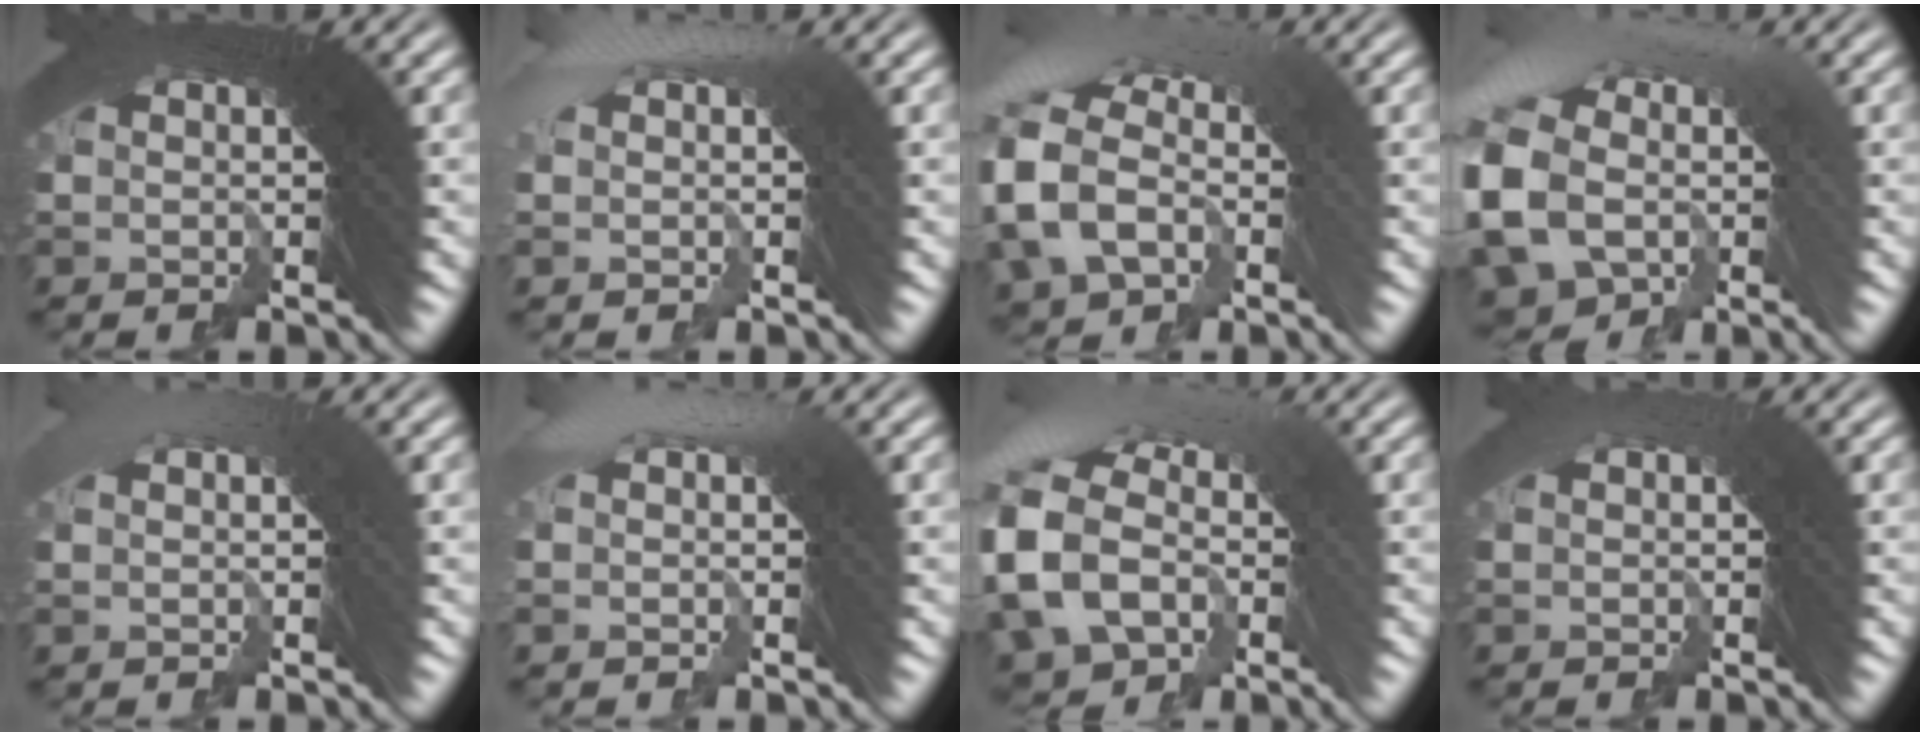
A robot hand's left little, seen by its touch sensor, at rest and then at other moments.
{"total": 0.8, "force": [0.3, -0.5, 0.6], "torque": [-0.009, 0.029, 0.000]}
{"total": 5.9, "force": [-0.1, 4.6, 3.8], "torque": [-0.089, 0.027, -0.015]}
{"total": 7.4, "force": [-1.2, 5.6, 4.6], "torque": [-0.109, 0.005, -0.024]}
{"total": 0.6, "force": [0.1, -0.6, -0.2], "torque": [0.014, 0.024, -0.002]}
{"total": 0.9, "force": [0.4, -0.8, 0.4], "torque": [0.000, 0.029, -0.003]}
{"total": 7.2, "force": [-0.7, 5.6, 4.4], "torque": [-0.103, 0.013, -0.020]}
{"total": 1.1, "force": [-0.8, -0.4, -0.6], "torque": [0.016, 0.004, -0.016]}